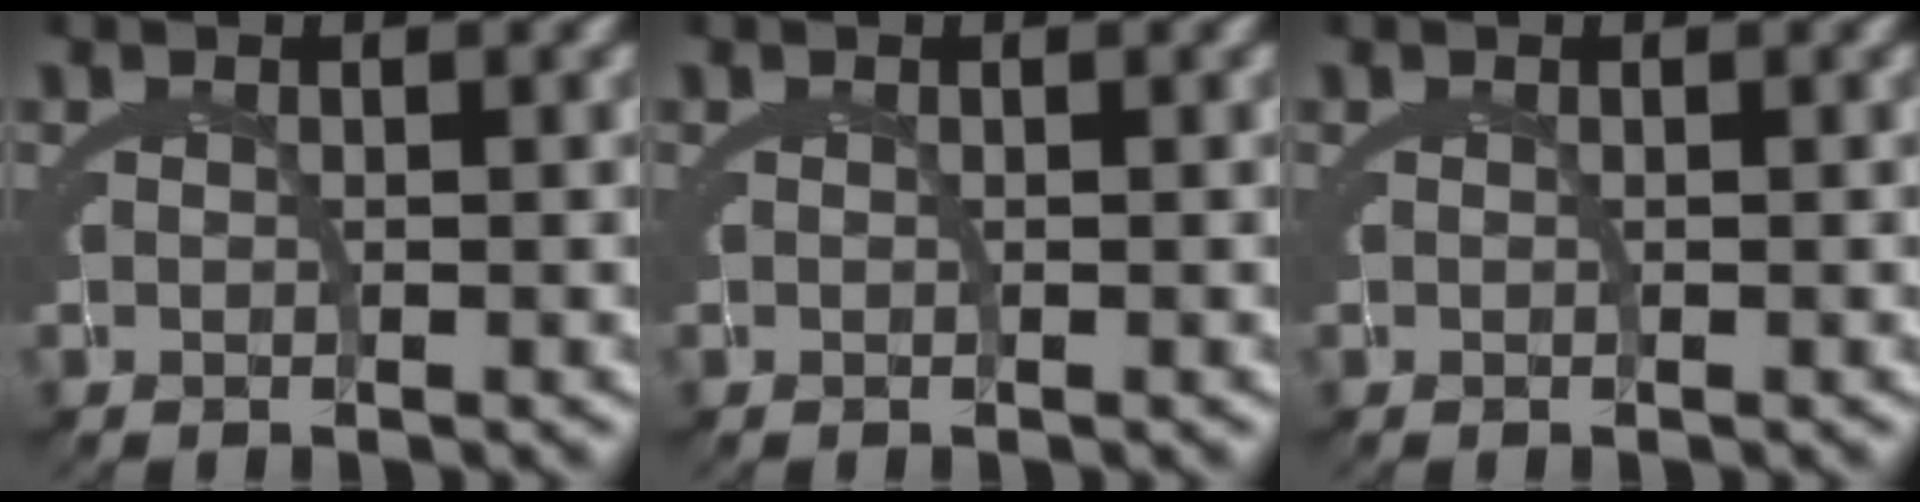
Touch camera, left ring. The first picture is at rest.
{"total": 0.0}
{"total": 0.0}